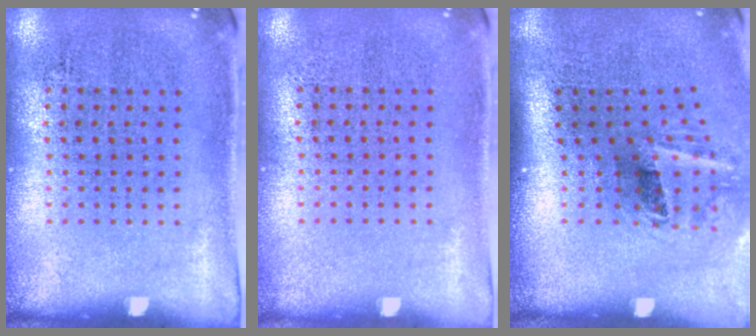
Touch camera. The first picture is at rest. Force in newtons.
{"total": 0.0}
{"total": 2.2, "press": 1.3, "slide": 1.8}